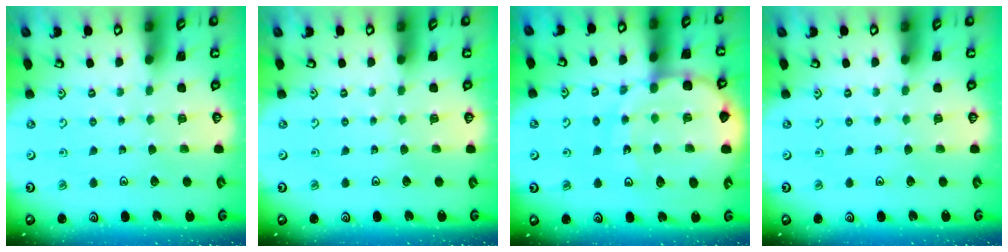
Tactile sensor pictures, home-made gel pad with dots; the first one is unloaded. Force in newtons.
{"total": 0.0}
{"total": 15.0, "press": 14.9, "slide": 1.9}
{"total": 0.0}